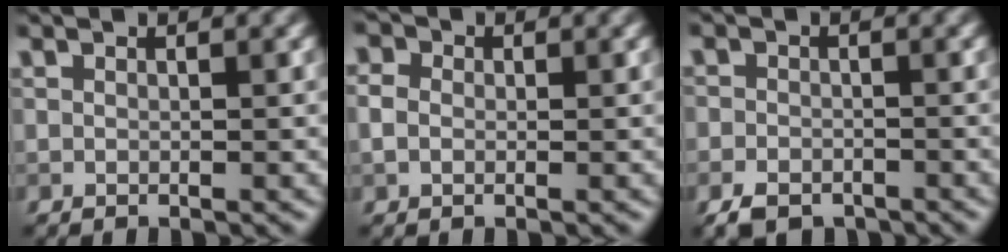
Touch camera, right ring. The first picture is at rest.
{"total": 1.9, "force": [0.1, 1.6, 1.1], "torque": [-0.024, 0.003, -0.008]}
{"total": 3.7, "force": [-2.6, 2.0, 1.6], "torque": [-0.026, -0.006, -0.053]}